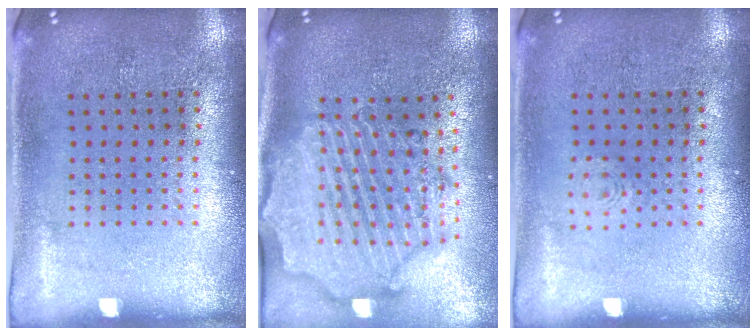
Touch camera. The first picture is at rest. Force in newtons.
{"total": 3.2, "press": 2.8, "slide": 1.6}
{"total": 0.8, "press": 0.8, "slide": 0.1}